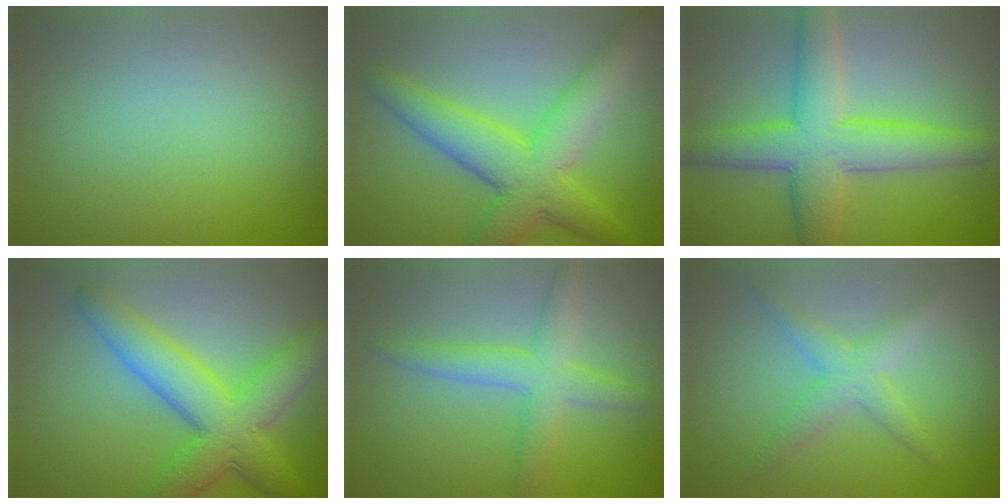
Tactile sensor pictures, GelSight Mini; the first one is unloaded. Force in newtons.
{"total": 7.2, "press": 7.2, "slide": 0.1}
{"total": 7.1, "press": 7.1, "slide": 0.2}
{"total": 7.7, "press": 7.7, "slide": 0.2}
{"total": 3.8, "press": 3.8, "slide": 0.1}
{"total": 2.8, "press": 2.8, "slide": 0.1}